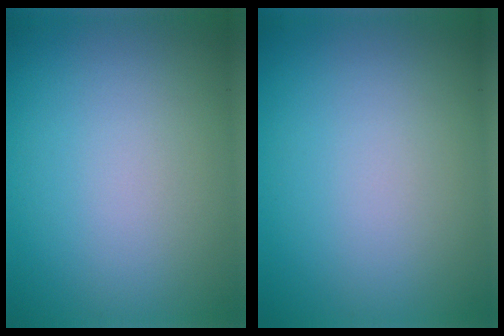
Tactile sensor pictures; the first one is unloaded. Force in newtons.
{"total": 0.0}